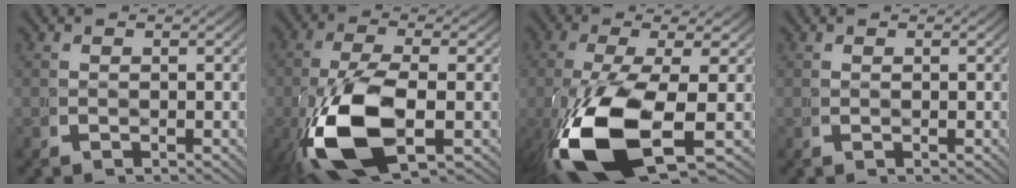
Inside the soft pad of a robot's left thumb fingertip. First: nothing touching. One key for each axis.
{"total": 10.9, "fx": -1.7, "fy": 5.2, "fz": 9.4, "tx": -0.217, "ty": -0.033, "tz": -0.005}
{"total": 11.5, "fx": -1.9, "fy": 4.5, "fz": 10.5, "tx": -0.236, "ty": -0.026, "tz": -0.010}
{"total": 0.0}